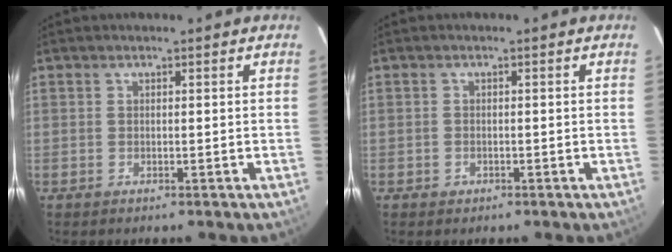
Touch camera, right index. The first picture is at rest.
{"total": 1.3, "force": [-0.7, 1.1, 0.2], "torque": [-0.002, 0.003, -0.008]}